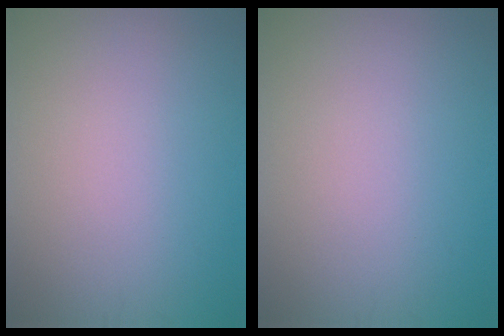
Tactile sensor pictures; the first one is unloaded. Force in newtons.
{"total": 0.0}